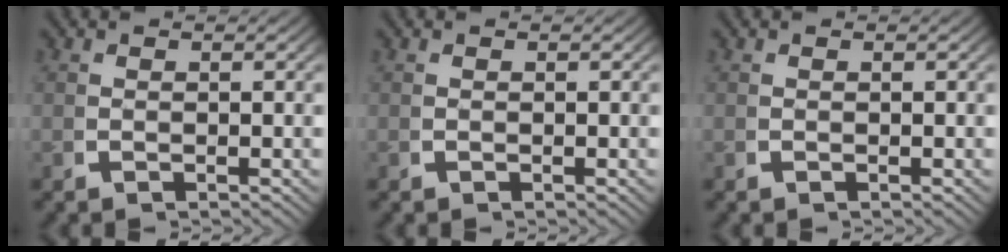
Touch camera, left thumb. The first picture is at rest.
{"total": 0.0}
{"total": 0.0}